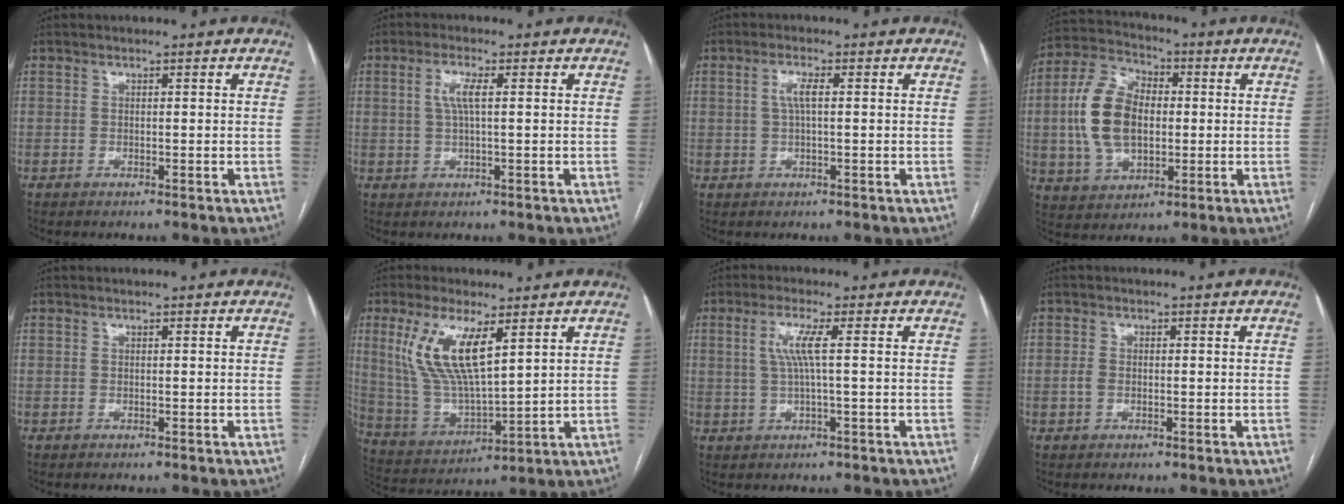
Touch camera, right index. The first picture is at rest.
{"total": 3.4, "force": [0.7, 0.5, 3.3], "torque": [-0.069, 0.005, 0.015]}
{"total": 2.6, "force": [0.4, 0.5, 2.6], "torque": [-0.054, 0.004, 0.009]}
{"total": 13.1, "force": [0.0, 8.0, 10.4], "torque": [-0.237, 0.026, 0.005]}
{"total": 0.0}
{"total": 12.4, "force": [5.4, 3.4, 10.7], "torque": [-0.237, -0.001, 0.113]}
{"total": 4.1, "force": [0.7, -0.3, 4.1], "torque": [-0.087, 0.007, 0.018]}
{"total": 1.3, "force": [-0.2, 1.0, 0.8], "torque": [-0.018, 0.003, -0.003]}